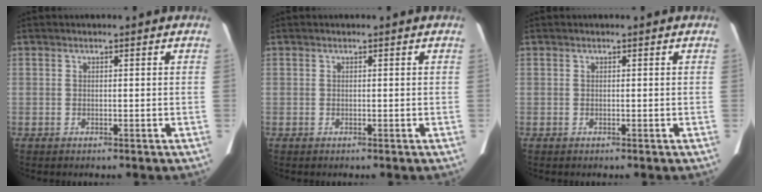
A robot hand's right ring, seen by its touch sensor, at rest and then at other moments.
{"total": 0.0}
{"total": 0.0}